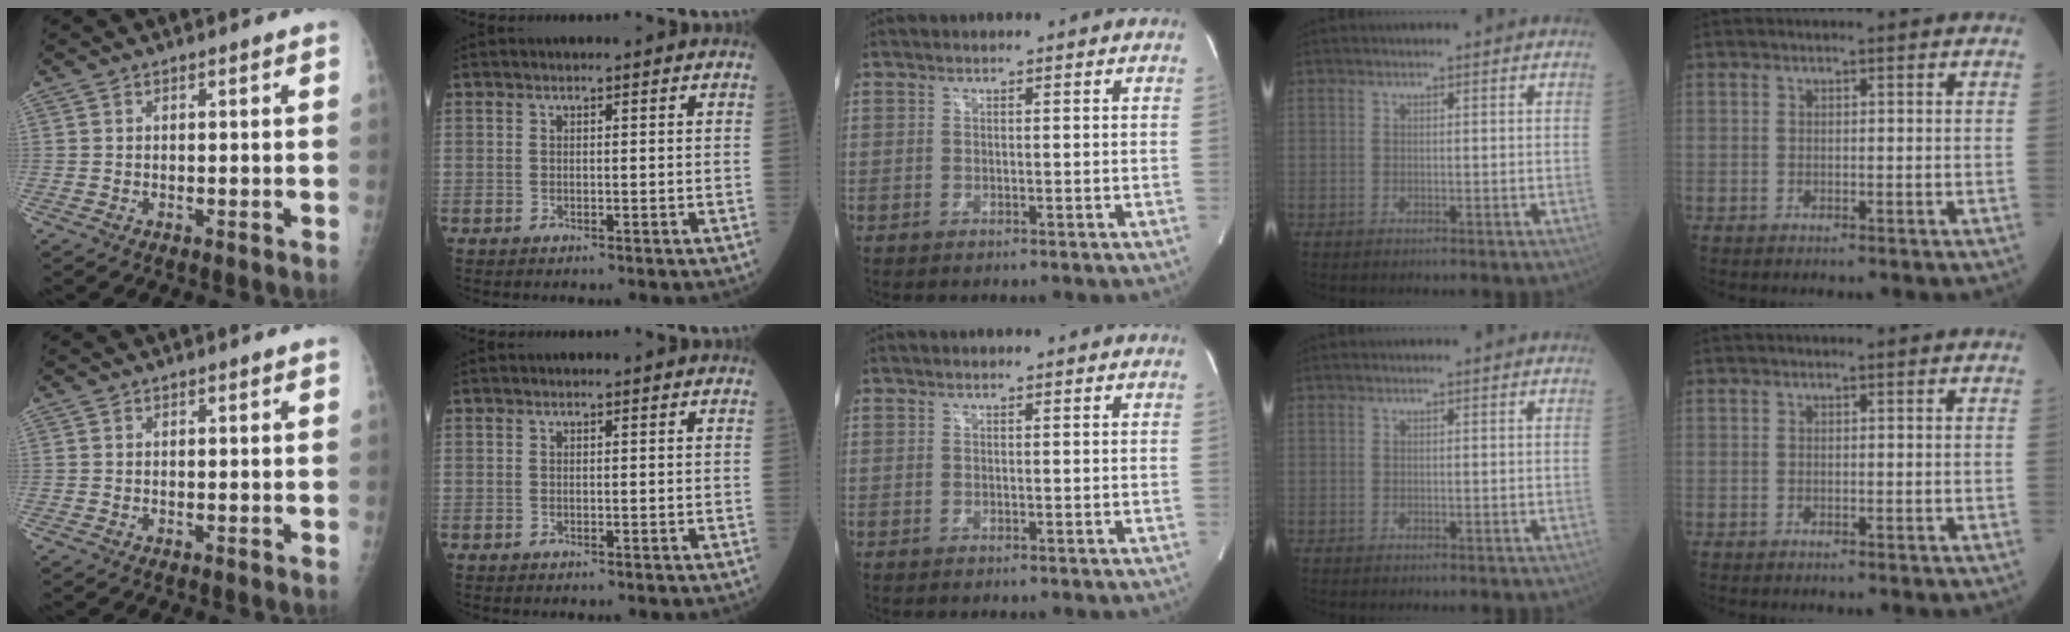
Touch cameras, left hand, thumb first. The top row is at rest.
{}